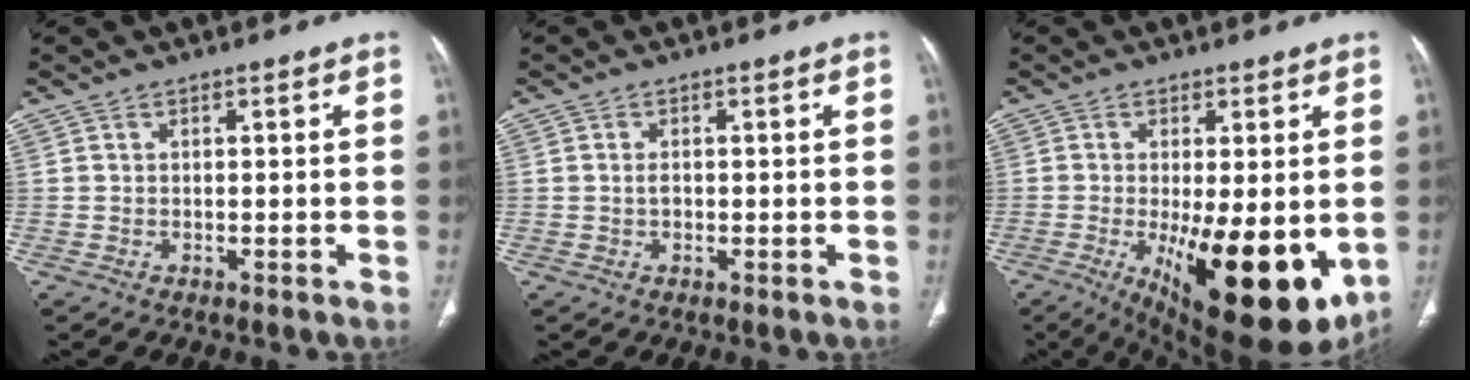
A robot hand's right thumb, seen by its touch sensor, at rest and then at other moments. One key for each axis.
{"total": 1.2, "fx": -0.2, "fy": 0.9, "fz": 0.9, "tx": -0.017, "ty": 0.002, "tz": -0.003}
{"total": 20.0, "fx": -4.4, "fy": 7.1, "fz": 18.1, "tx": -0.232, "ty": -0.035, "tz": -0.040}